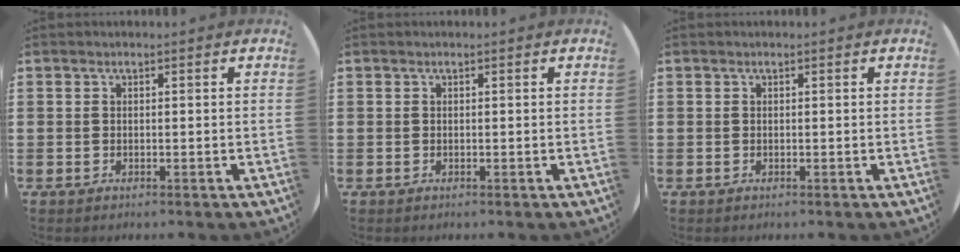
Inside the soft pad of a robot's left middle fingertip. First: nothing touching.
{"total": 0.0}
{"total": 0.0}